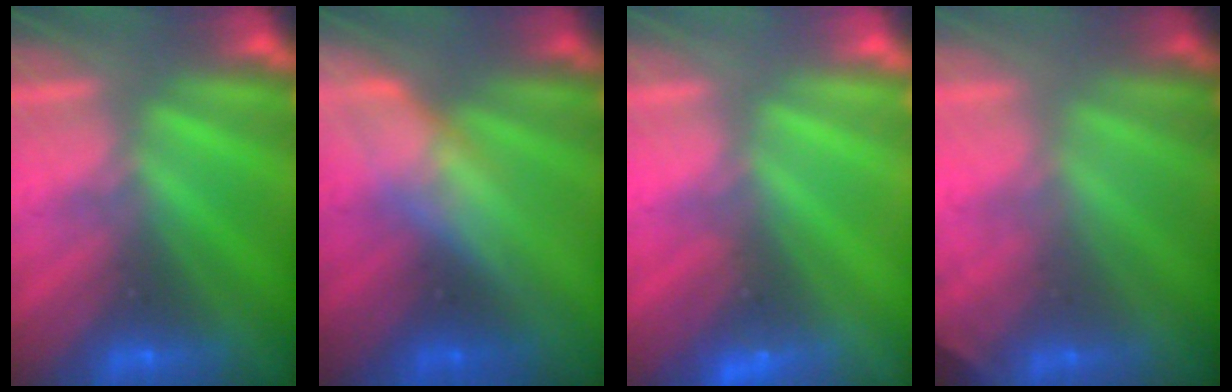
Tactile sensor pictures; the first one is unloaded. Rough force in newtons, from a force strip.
{"total": 2.8}
{"total": 2.3}
{"total": 1.9}